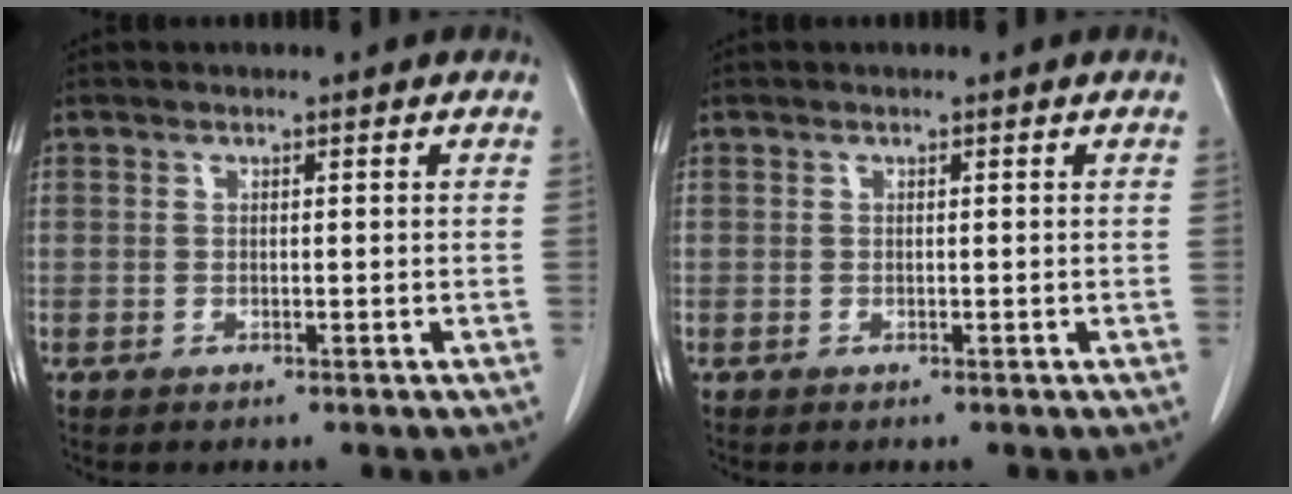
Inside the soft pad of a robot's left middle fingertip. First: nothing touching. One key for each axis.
{"total": 0.0}